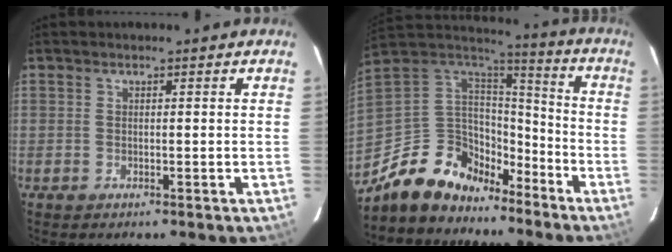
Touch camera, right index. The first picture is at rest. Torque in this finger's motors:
{"motor_torque": [1.08, -1.06, 0.40, 0.03]}